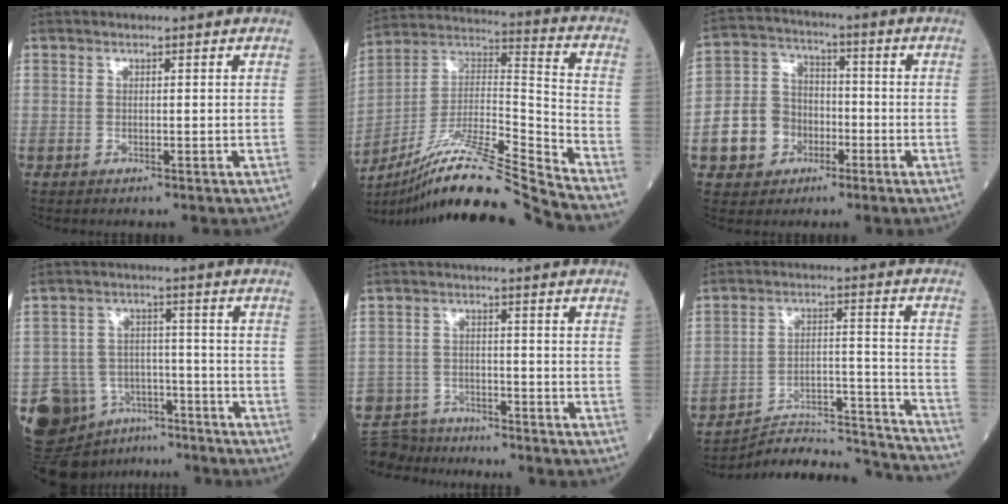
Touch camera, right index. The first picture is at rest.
{"total": 19.2, "force": [-16.8, -1.9, 9.0], "torque": [-0.180, 0.017, -0.307]}
{"total": 9.0, "force": [-2.9, 7.9, 3.3], "torque": [-0.079, 0.027, -0.047]}
{"total": 11.4, "force": [-7.0, 8.3, 3.3], "torque": [-0.065, 0.039, -0.107]}
{"total": 9.1, "force": [-8.5, 3.1, 0.8], "torque": [-0.018, 0.009, -0.141]}
{"total": 18.6, "force": [-18.3, -0.3, 3.6], "torque": [-0.039, 0.023, -0.271]}